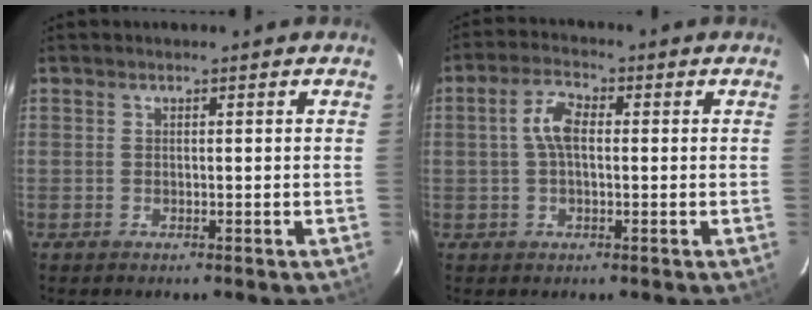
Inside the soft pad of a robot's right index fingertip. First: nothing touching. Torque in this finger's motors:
{"motor_torque": [0.69, 0.07, 0.49, 0.10]}